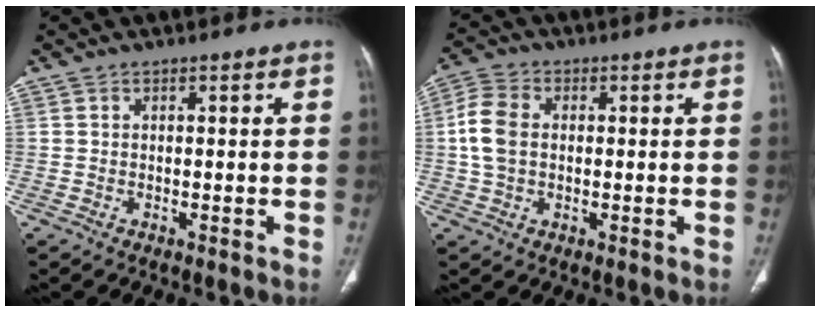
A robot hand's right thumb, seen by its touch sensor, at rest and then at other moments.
{"total": 7.2, "force": [0.5, 5.0, 5.2], "torque": [-0.115, 0.014, 0.006]}